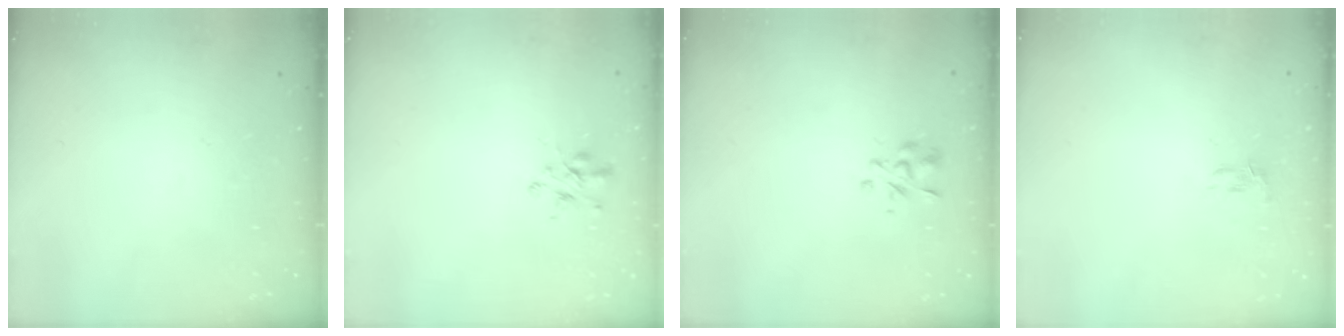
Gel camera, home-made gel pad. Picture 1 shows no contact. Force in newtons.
{"total": 2.5, "press": 2.5, "slide": 0.5}
{"total": 2.9, "press": 2.7, "slide": 1.0}
{"total": 1.4, "press": 1.3, "slide": 0.6}